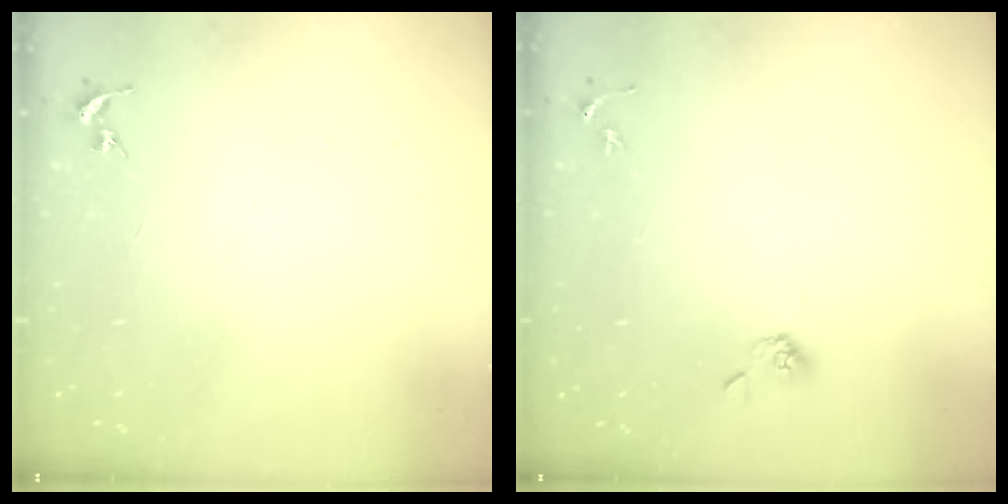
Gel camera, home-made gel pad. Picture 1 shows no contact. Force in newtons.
{"total": 5.0, "press": 4.7, "slide": 1.7}